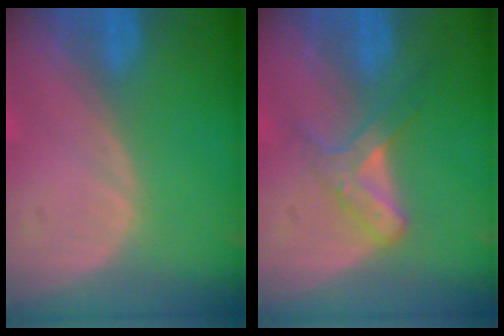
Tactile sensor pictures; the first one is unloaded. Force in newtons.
{"total": 5.6, "press": 4.9, "slide": 2.7}